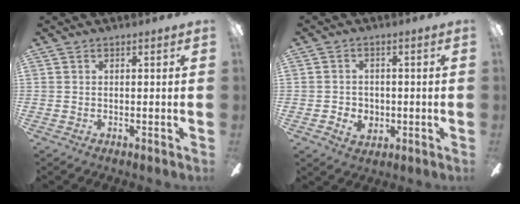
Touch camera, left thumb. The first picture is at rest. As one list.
[{"total": 4.2, "force": [-0.9, 3.8, 1.5], "torque": [-0.020, 0.008, -0.015]}]